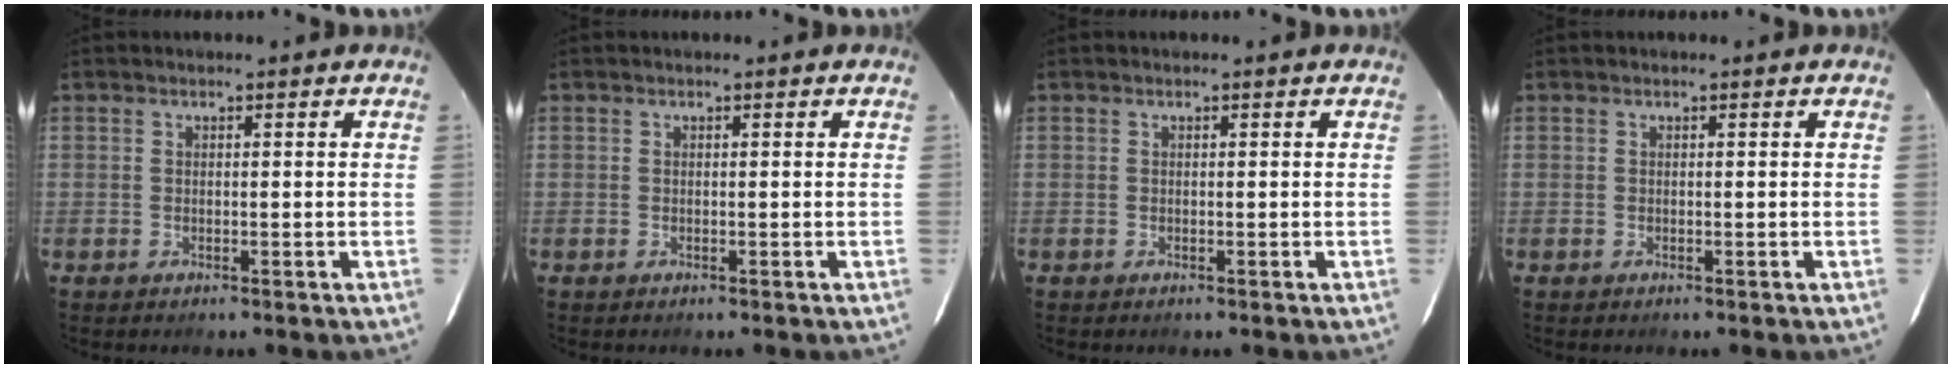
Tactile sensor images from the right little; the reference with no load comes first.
{"total": 0.0}
{"total": 0.0}
{"total": 0.0}